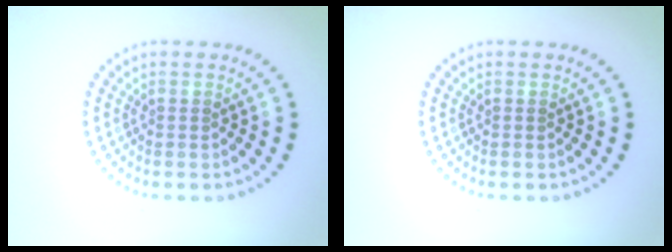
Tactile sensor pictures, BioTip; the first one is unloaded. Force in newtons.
{"total": 0.0}